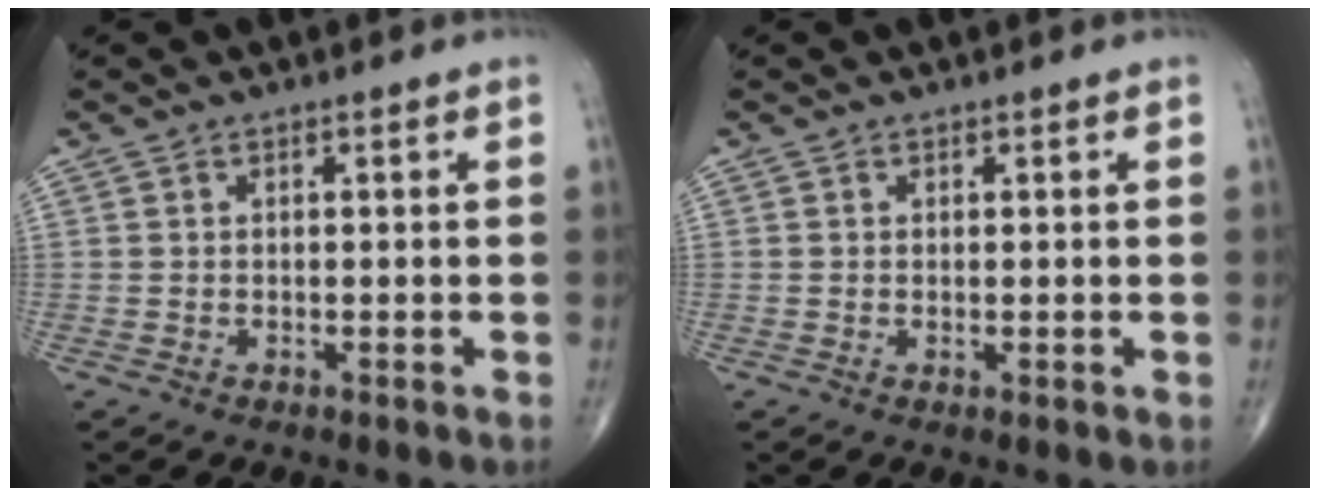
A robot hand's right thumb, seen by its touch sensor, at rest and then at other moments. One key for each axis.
{"total": 0.5, "fx": 0.1, "fy": 0.1, "fz": 0.5, "tx": -0.009, "ty": -0.003, "tz": 0.000}